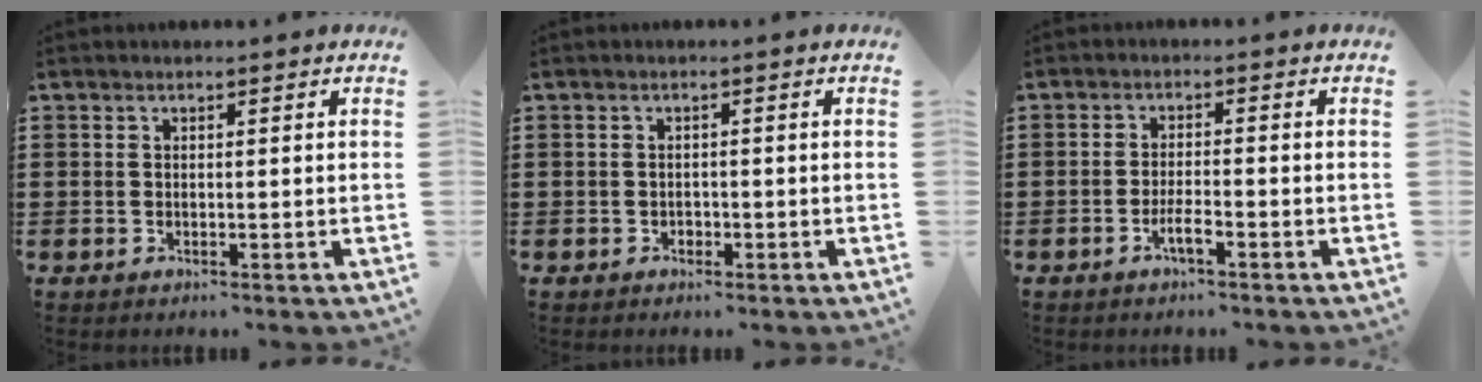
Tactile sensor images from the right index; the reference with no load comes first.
{"total": 0.8, "force": [-0.5, 0.6, 0.2], "torque": [-0.007, 0.001, -0.011]}
{"total": 3.1, "force": [-1.7, 0.1, 2.6], "torque": [-0.051, -0.005, -0.034]}